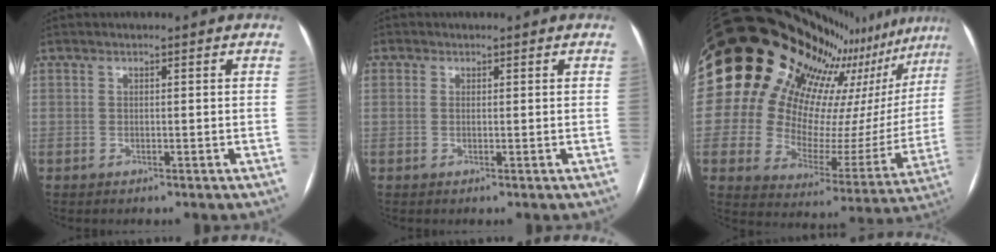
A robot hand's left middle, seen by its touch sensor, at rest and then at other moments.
{"total": 1.4, "force": [0.4, 1.1, 0.8], "torque": [-0.028, 0.009, 0.009]}
{"total": 26.9, "force": [21.6, 9.5, 12.8], "torque": [-0.227, -0.040, 0.298]}